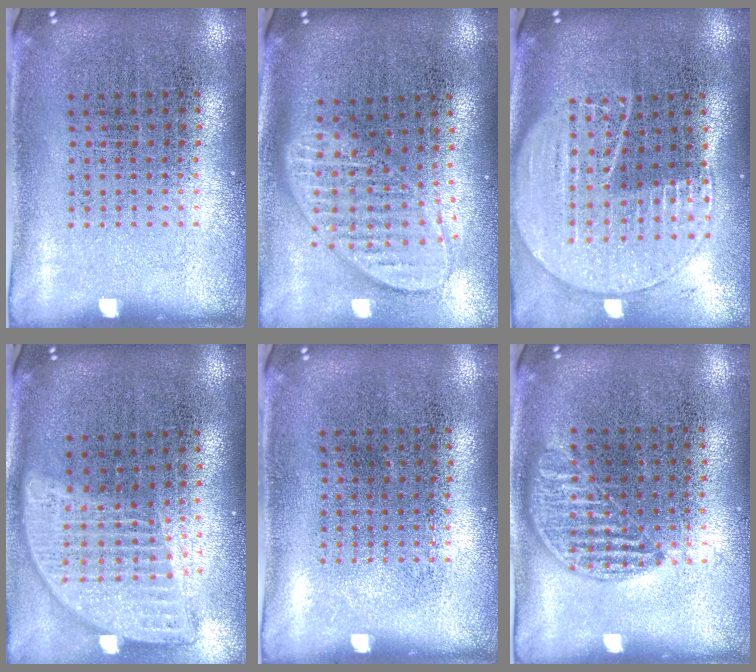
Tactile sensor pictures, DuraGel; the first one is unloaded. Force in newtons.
{"total": 2.0, "press": 1.5, "slide": 1.2}
{"total": 1.9, "press": 1.8, "slide": 0.8}
{"total": 1.9, "press": 1.6, "slide": 1.1}
{"total": 0.0}
{"total": 0.9, "press": 0.8, "slide": 0.4}